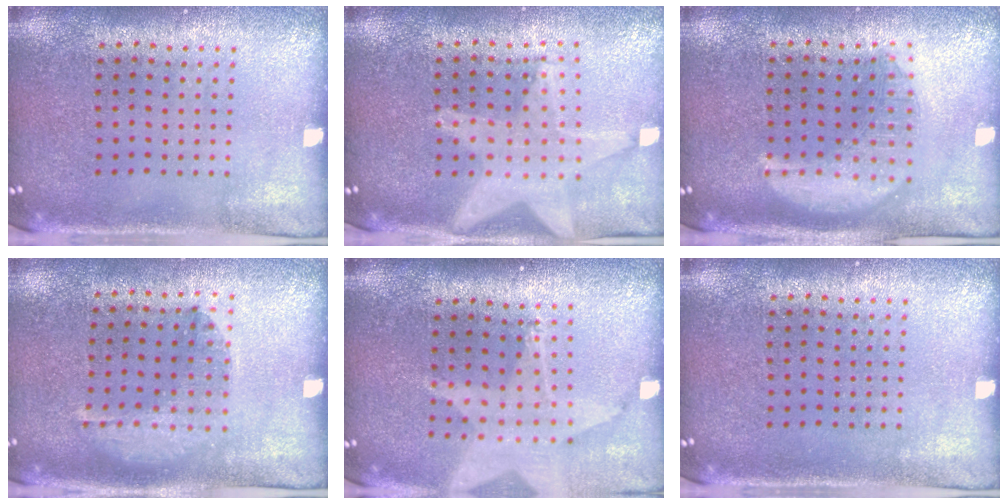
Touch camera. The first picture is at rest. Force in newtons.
{"total": 2.3, "press": 1.8, "slide": 1.3}
{"total": 2.6, "press": 2.6, "slide": 0.3}
{"total": 1.0, "press": 1.0, "slide": 0.2}
{"total": 2.0, "press": 1.5, "slide": 1.3}
{"total": 0.0}